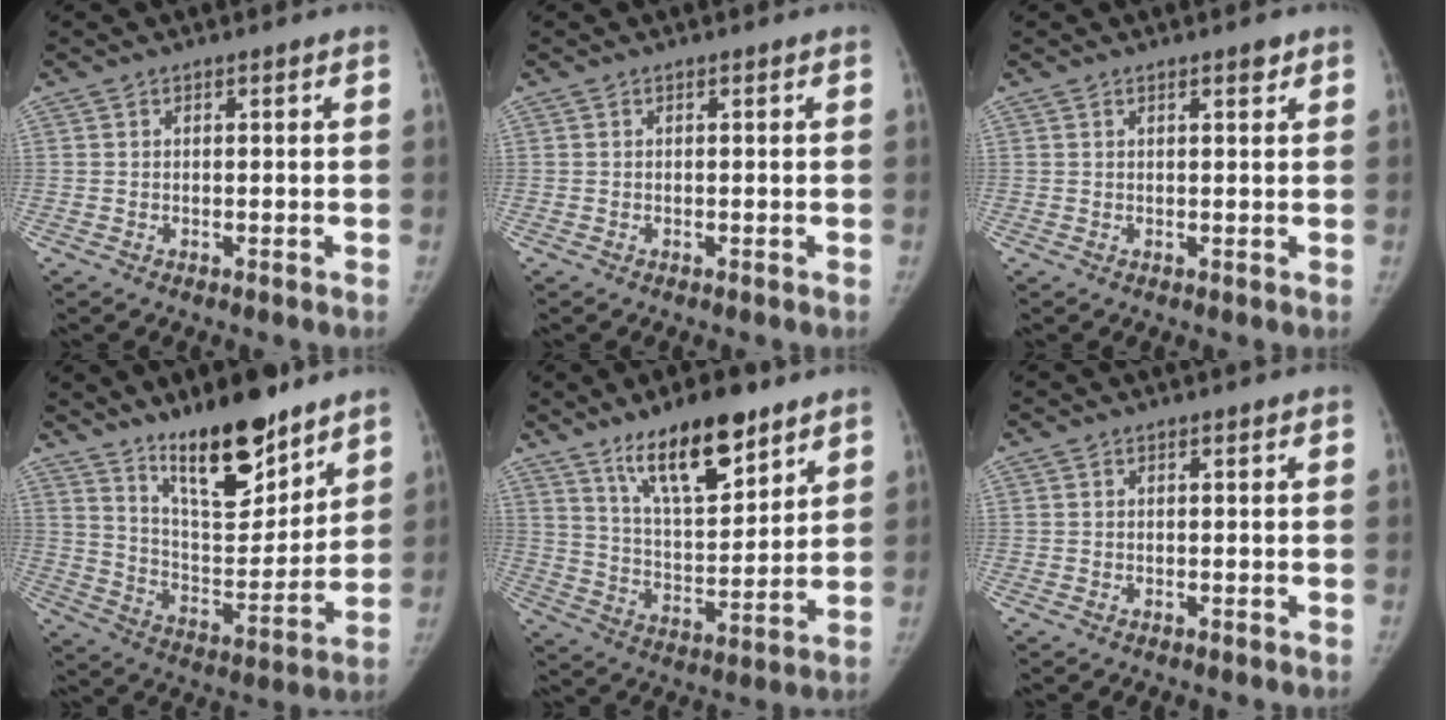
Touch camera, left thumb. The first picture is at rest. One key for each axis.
{"total": 0.0}
{"total": 1.4, "fx": 1.0, "fy": 0.4, "fz": 1.0, "tx": -0.011, "ty": -0.005, "tz": 0.014}
{"total": 17.9, "fx": 13.1, "fy": 5.8, "fz": 10.7, "tx": -0.121, "ty": -0.095, "tz": 0.223}
{"total": 16.1, "fx": 10.7, "fy": 5.6, "fz": 10.6, "tx": -0.143, "ty": -0.060, "tz": 0.189}
{"total": 0.0}